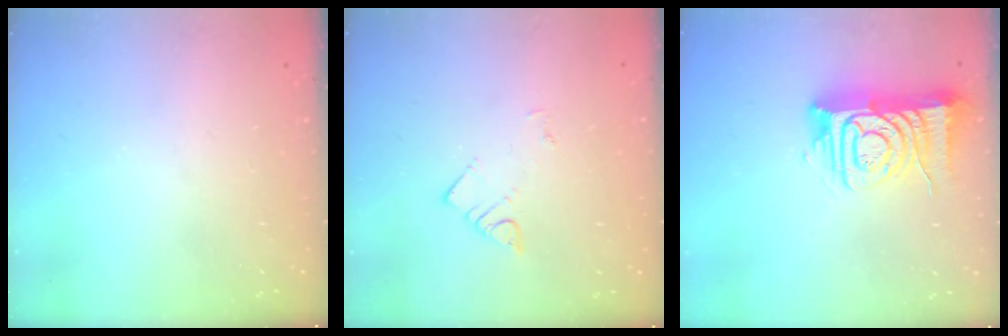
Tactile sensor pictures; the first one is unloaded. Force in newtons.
{"total": 3.6, "press": 3.6, "slide": 0.1}
{"total": 12.7, "press": 12.6, "slide": 1.4}